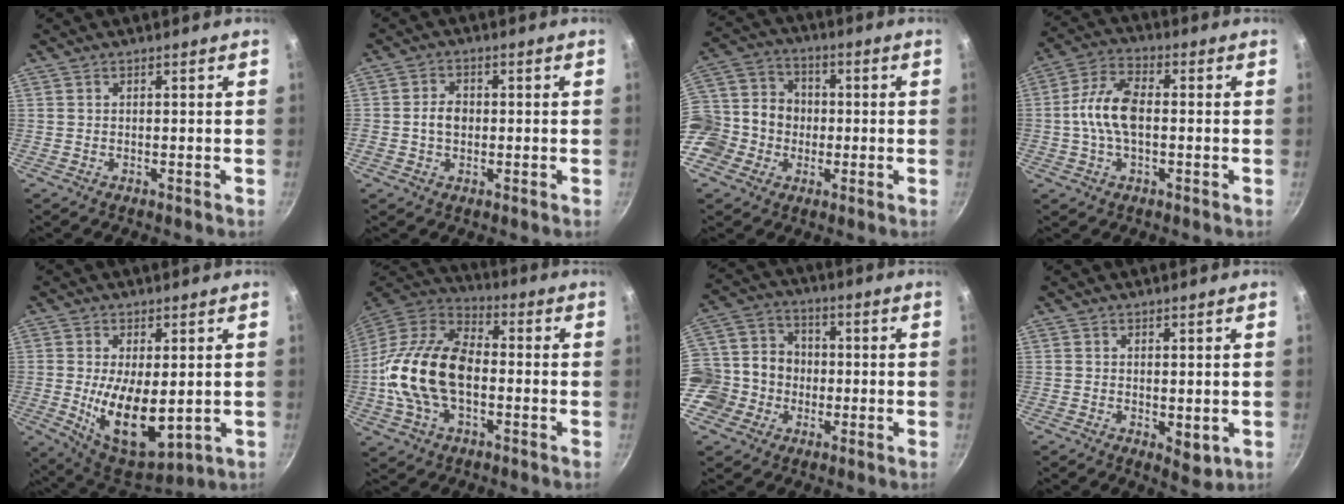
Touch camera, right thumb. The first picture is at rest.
{"total": 4.2, "force": [-0.2, 3.2, 2.7], "torque": [-0.031, 0.011, -0.008]}
{"total": 16.6, "force": [-3.2, 14.5, 7.3], "torque": [-0.136, 0.043, -0.065]}
{"total": 10.1, "force": [-0.5, 5.7, 8.4], "torque": [-0.157, 0.031, -0.021]}
{"total": 14.0, "force": [-0.8, 6.8, 12.2], "torque": [-0.189, -0.022, 0.006]}
{"total": 20.6, "force": [-2.2, 12.6, 16.2], "torque": [-0.291, 0.036, -0.053]}
{"total": 13.7, "force": [-2.5, 12.3, 5.5], "torque": [-0.079, 0.032, -0.055]}
{"total": 3.7, "force": [-0.2, 1.9, 3.1], "torque": [-0.043, -0.013, 0.002]}